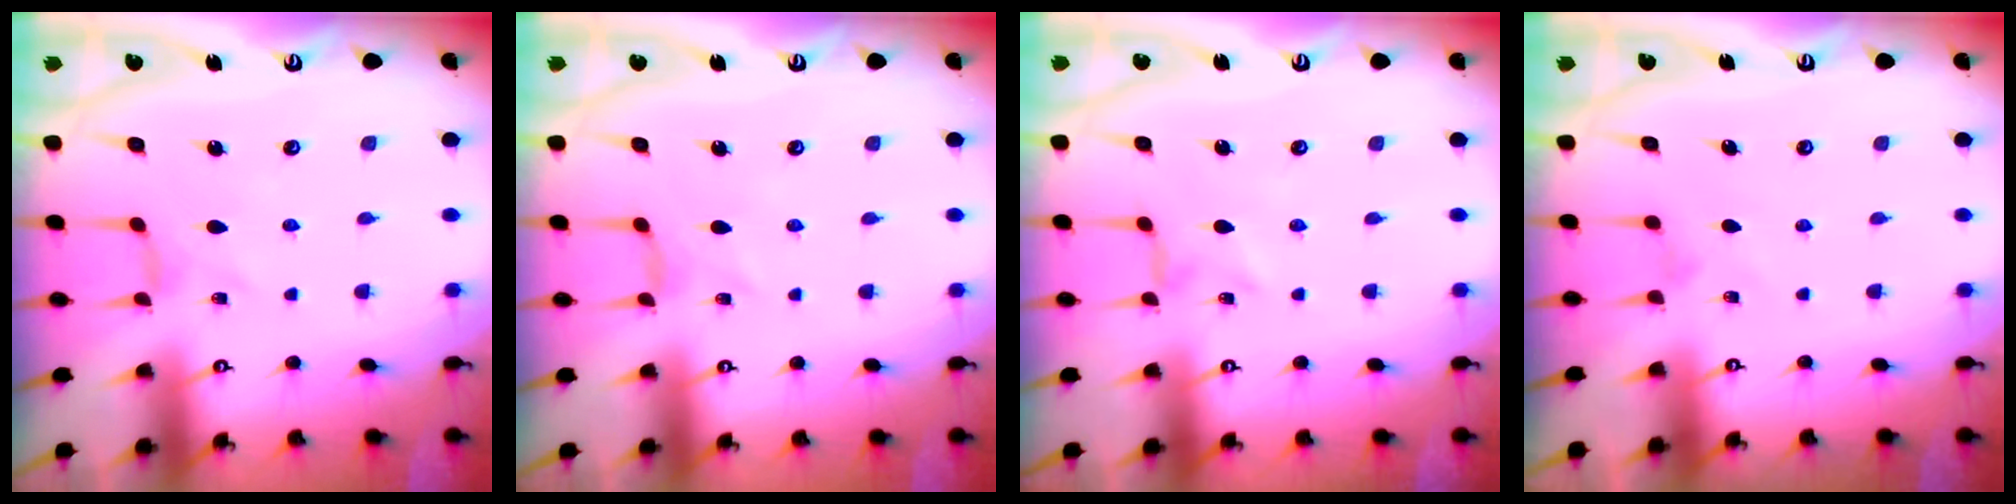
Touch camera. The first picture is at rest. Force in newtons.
{"total": 0.8, "press": 0.8, "slide": 0.2}
{"total": 0.0}
{"total": 1.8, "press": 1.7, "slide": 0.3}